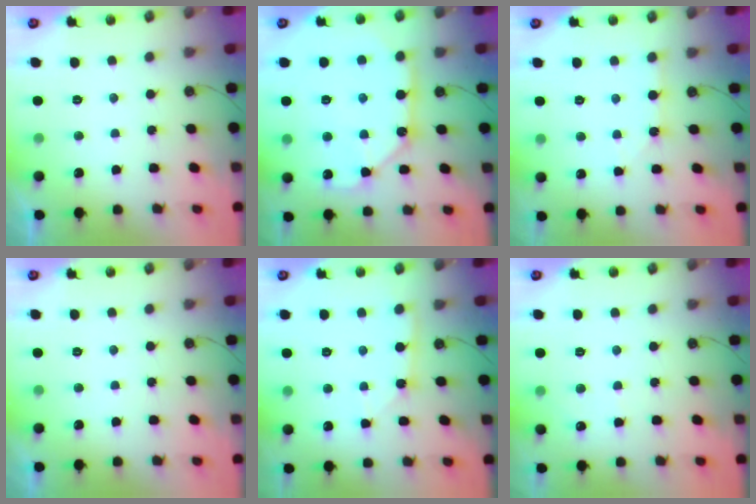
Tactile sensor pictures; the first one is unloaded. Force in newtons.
{"total": 12.0, "press": 11.9, "slide": 1.2}
{"total": 1.2, "press": 1.2, "slide": 0.2}
{"total": 0.0}
{"total": 2.0, "press": 2.0, "slide": 0.3}
{"total": 2.8, "press": 2.8, "slide": 0.4}